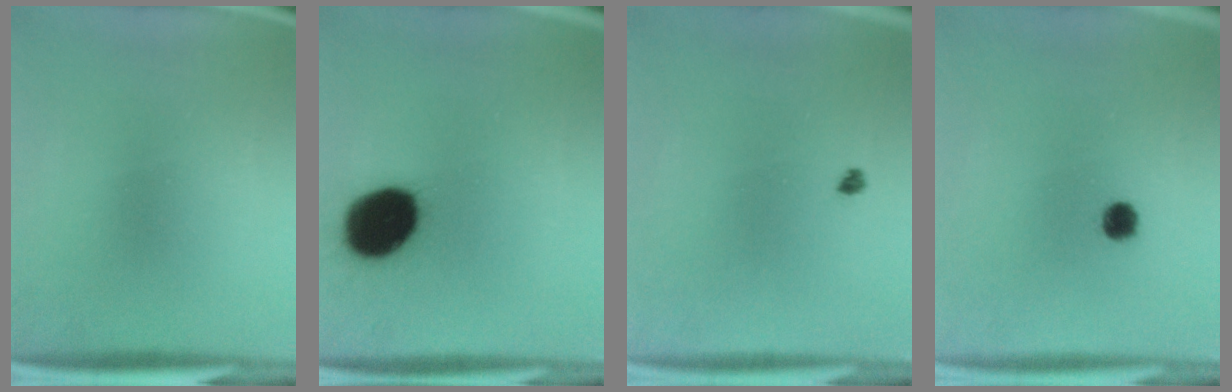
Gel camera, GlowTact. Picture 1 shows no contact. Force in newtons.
{"total": 18.6}
{"total": 1.0}
{"total": 2.8}